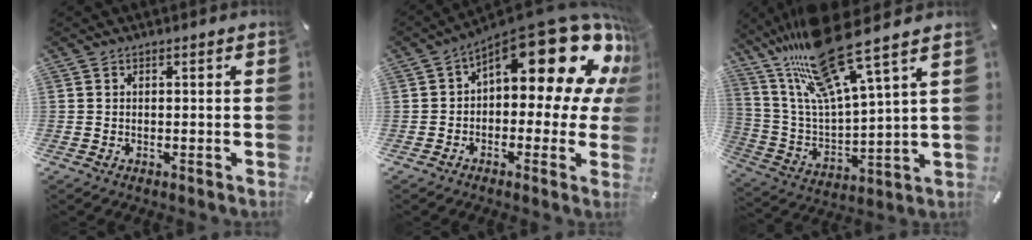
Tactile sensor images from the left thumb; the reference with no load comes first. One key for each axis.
{"total": 21.6, "fx": 10.9, "fy": 9.2, "fz": 16.3, "tx": -0.218, "ty": -0.083, "tz": 0.185}
{"total": 21.2, "fx": 14.8, "fy": 5.6, "fz": 14.1, "tx": -0.301, "ty": -0.094, "tz": 0.243}